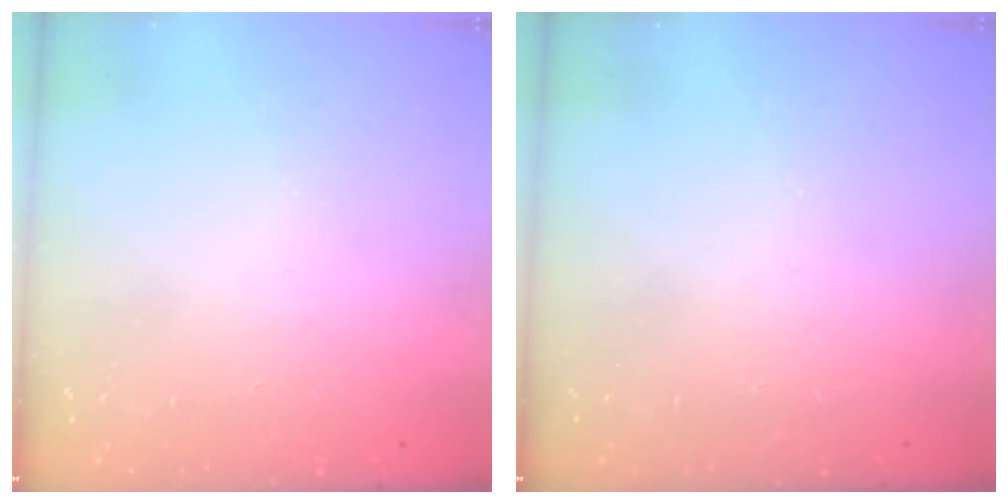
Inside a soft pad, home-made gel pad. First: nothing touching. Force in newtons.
{"total": 0.0}